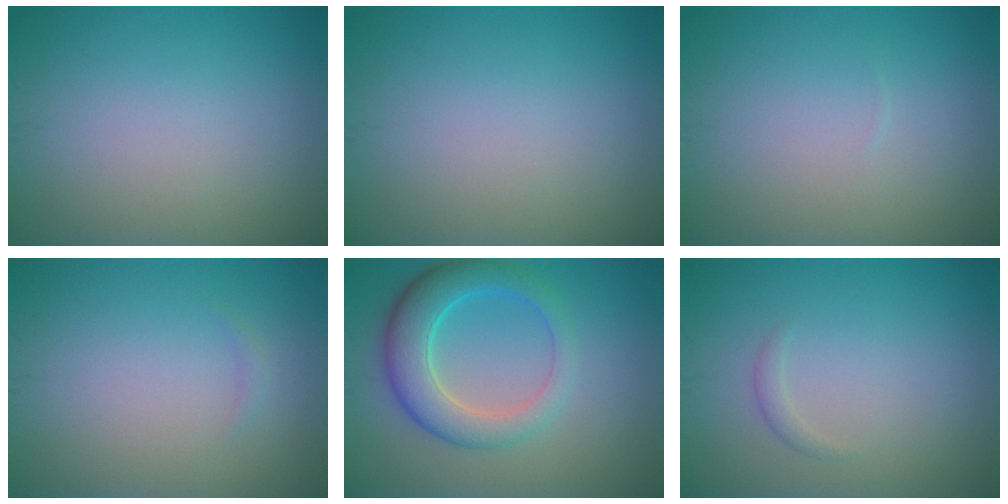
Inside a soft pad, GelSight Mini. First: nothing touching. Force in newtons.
{"total": 0.0}
{"total": 0.0}
{"total": 0.5, "press": 0.5, "slide": 0.1}
{"total": 5.8, "press": 5.8, "slide": 0.5}
{"total": 0.8, "press": 0.8, "slide": 0.0}